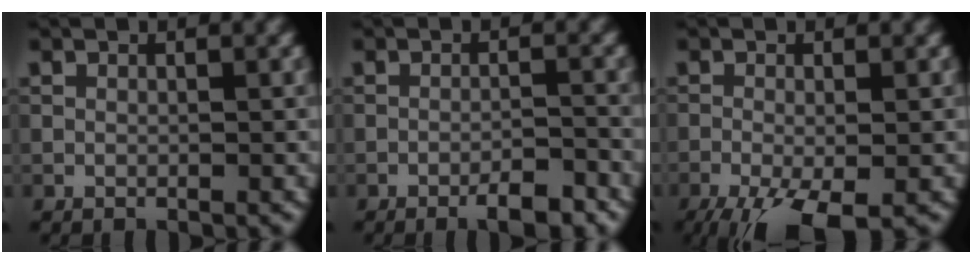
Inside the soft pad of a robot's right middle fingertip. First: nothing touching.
{"total": 3.3, "force": [-2.2, 0.7, 2.3], "torque": [-0.037, 0.003, -0.036]}
{"total": 7.3, "force": [-4.2, 2.1, 5.5], "torque": [-0.106, -0.021, -0.073]}